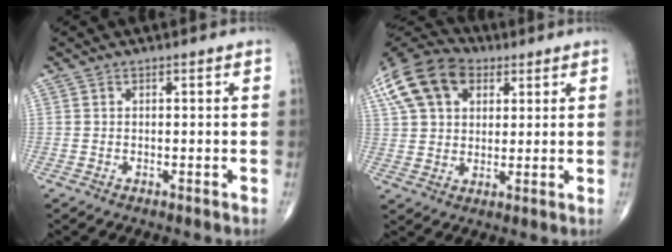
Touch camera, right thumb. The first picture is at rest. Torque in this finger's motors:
{"motor_torque": [-0.30, 1.96, 1.21, 0.60, 0.09]}